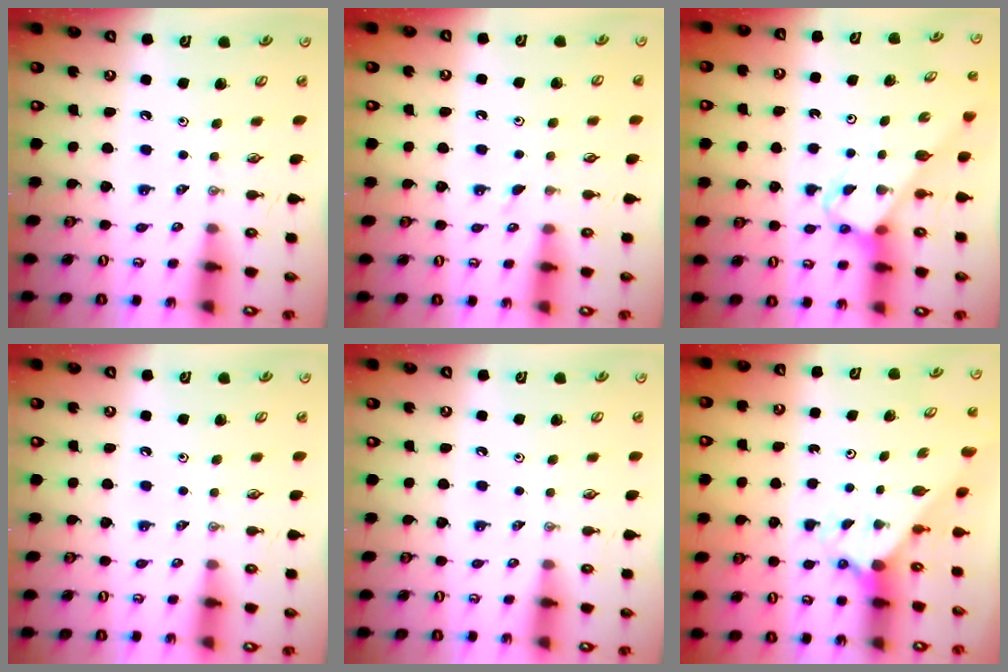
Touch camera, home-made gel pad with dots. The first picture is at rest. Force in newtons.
{"total": 5.9, "press": 5.9, "slide": 0.6}
{"total": 3.8, "press": 3.8, "slide": 0.1}
{"total": 0.0}
{"total": 0.0}
{"total": 1.7, "press": 1.7, "slide": 0.1}